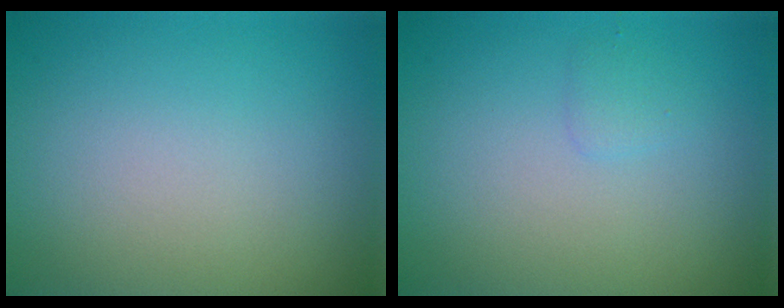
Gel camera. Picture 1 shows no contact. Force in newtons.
{"total": 0.8, "press": 0.7, "slide": 0.1}